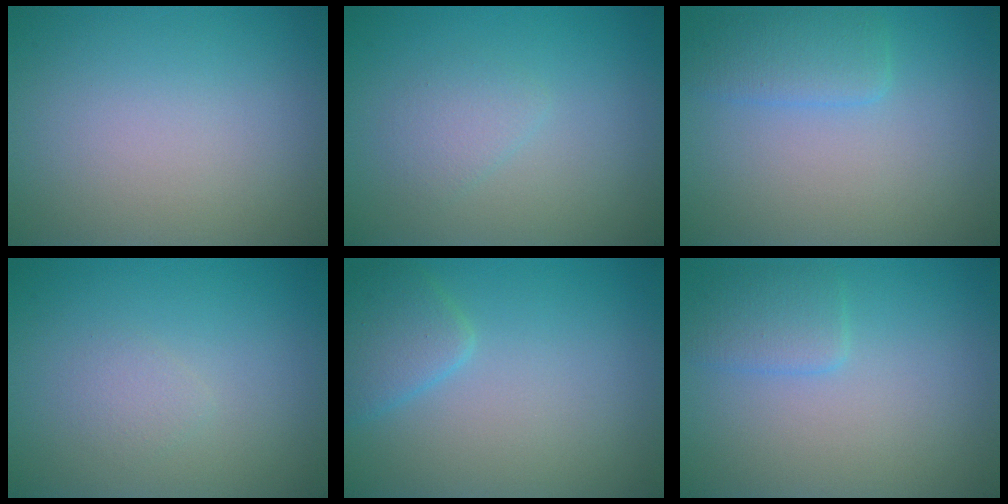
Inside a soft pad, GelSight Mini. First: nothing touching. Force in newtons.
{"total": 1.5, "press": 1.5, "slide": 0.1}
{"total": 2.3, "press": 2.3, "slide": 0.2}
{"total": 0.9, "press": 0.9, "slide": 0.1}
{"total": 2.6, "press": 2.6, "slide": 0.1}
{"total": 2.0, "press": 2.0, "slide": 0.1}